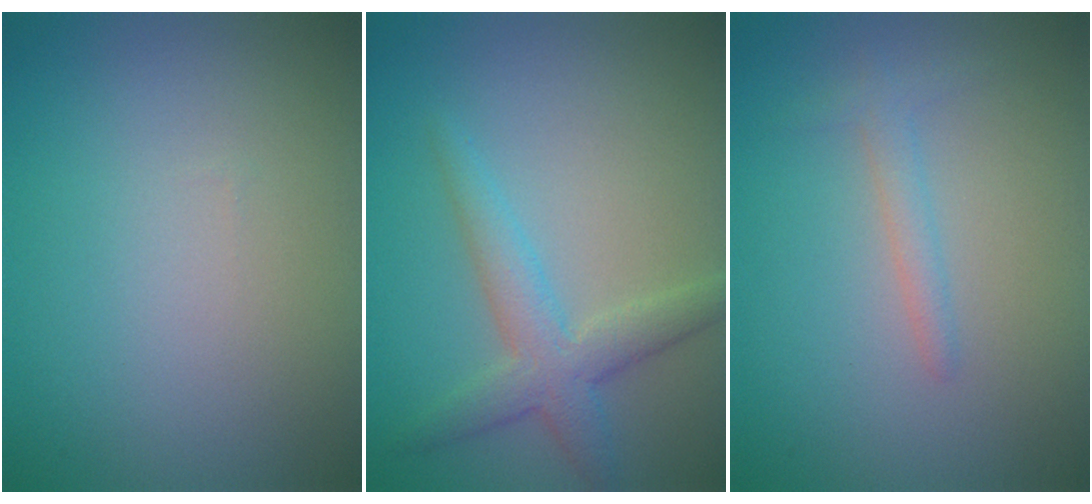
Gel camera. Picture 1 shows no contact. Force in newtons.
{"total": 3.5, "press": 3.5, "slide": 0.1}
{"total": 1.5, "press": 1.5, "slide": 0.1}